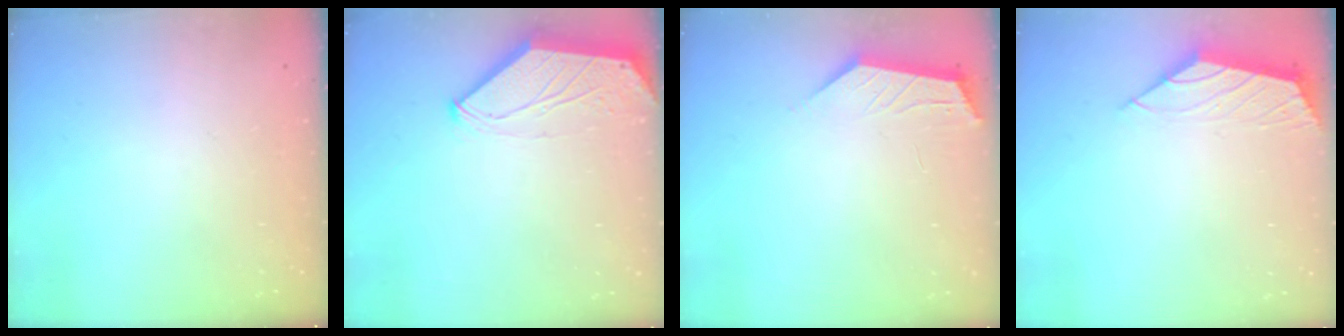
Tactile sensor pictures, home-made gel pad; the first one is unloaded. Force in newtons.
{"total": 0.0}
{"total": 1.8, "press": 1.8, "slide": 0.4}
{"total": 2.1, "press": 2.0, "slide": 0.5}